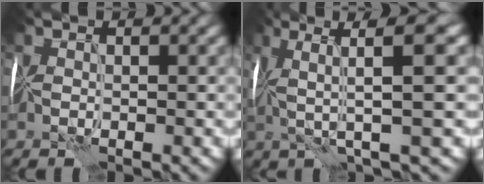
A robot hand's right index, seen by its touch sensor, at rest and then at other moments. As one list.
[{"total": 7.2, "force": [1.8, 0.8, 7.0], "torque": [-0.121, 0.019, 0.034]}]